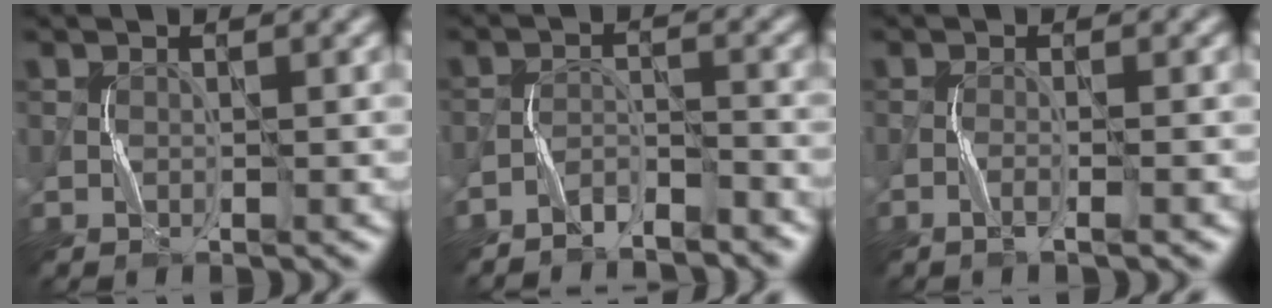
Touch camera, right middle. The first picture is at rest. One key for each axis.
{"total": 3.0, "fx": -2.9, "fy": 0.4, "fz": 0.5, "tx": -0.010, "ty": 0.002, "tz": -0.060}
{"total": 1.3, "fx": -0.8, "fy": -0.1, "fz": 1.1, "tx": -0.021, "ty": 0.004, "tz": -0.018}